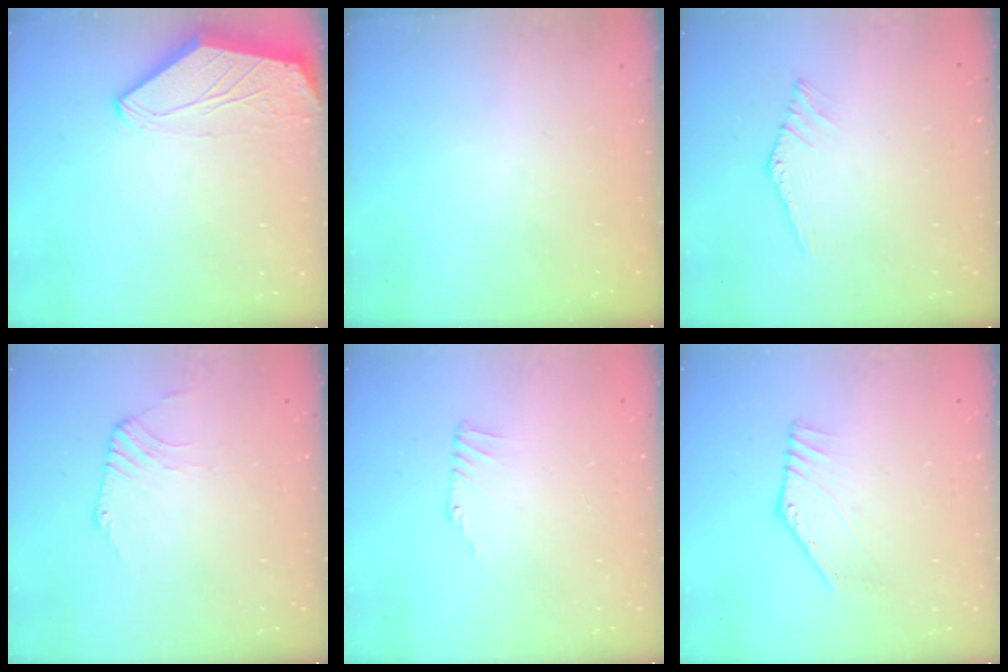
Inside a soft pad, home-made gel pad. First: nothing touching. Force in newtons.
{"total": 0.0}
{"total": 1.1, "press": 1.1, "slide": 0.2}
{"total": 2.4, "press": 2.4, "slide": 0.5}
{"total": 1.1, "press": 1.0, "slide": 0.2}
{"total": 2.8, "press": 2.8, "slide": 0.1}